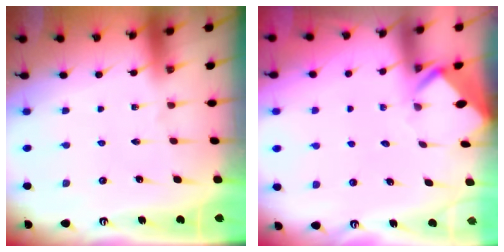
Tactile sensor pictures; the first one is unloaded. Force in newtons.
{"total": 3.4, "press": 3.4, "slide": 0.2}